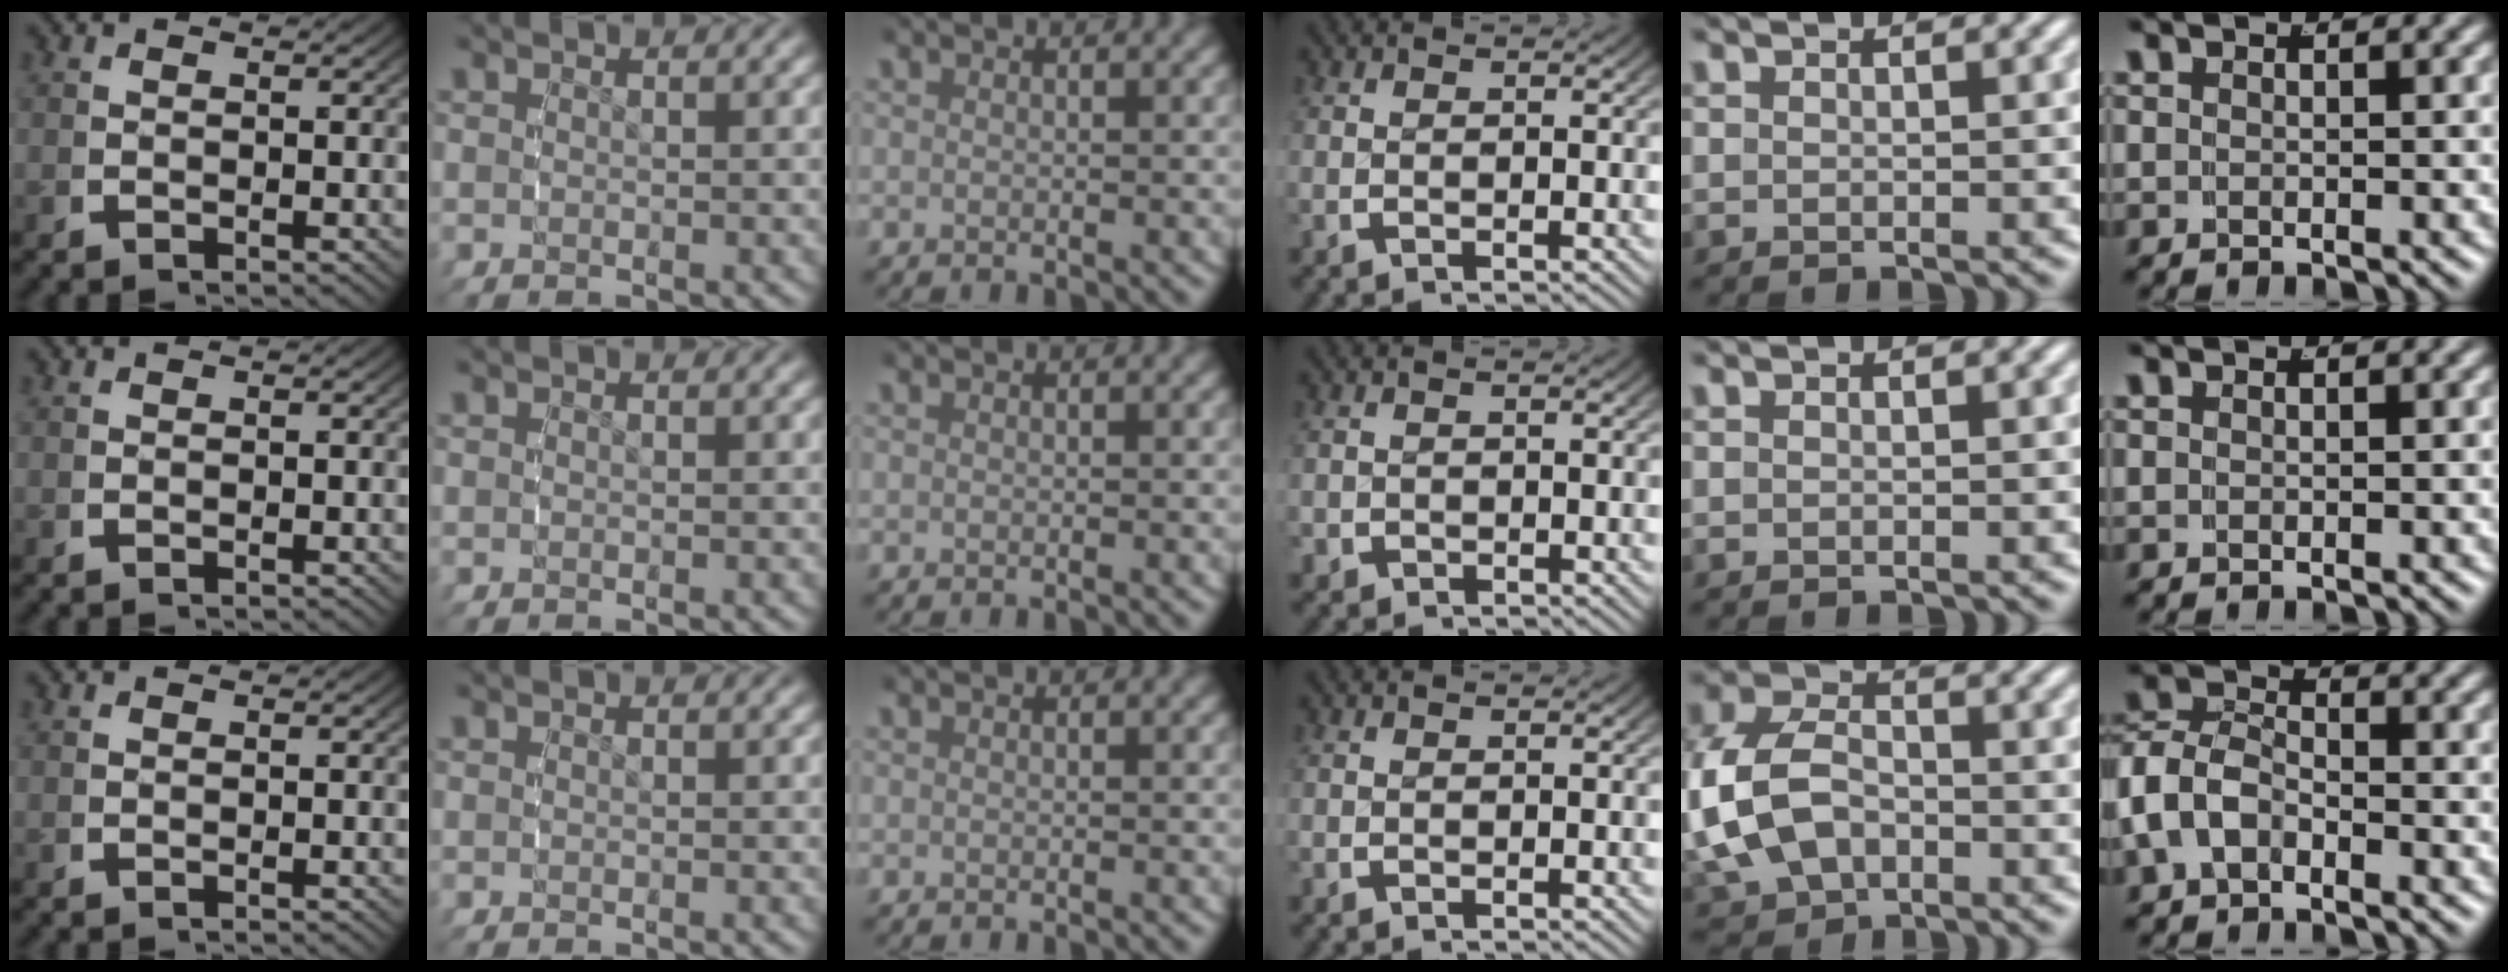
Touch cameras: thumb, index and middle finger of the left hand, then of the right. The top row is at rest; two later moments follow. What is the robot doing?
{"motion": "grasp_and_lifting", "object": "small bumper sticker"}